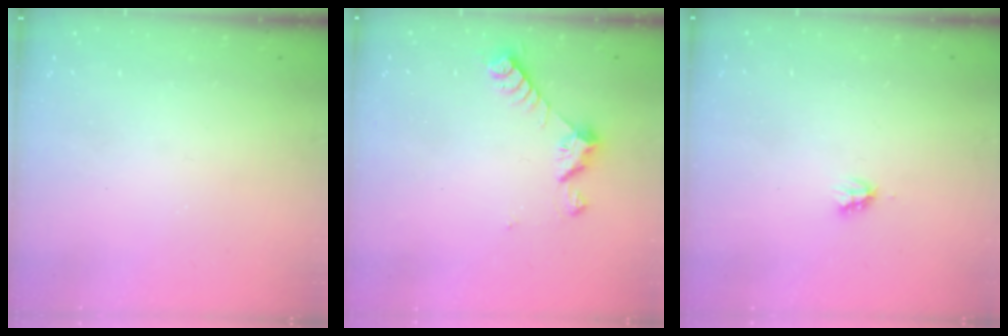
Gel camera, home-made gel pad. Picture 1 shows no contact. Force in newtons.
{"total": 7.2, "press": 7.2, "slide": 0.5}
{"total": 2.7, "press": 2.7, "slide": 0.2}